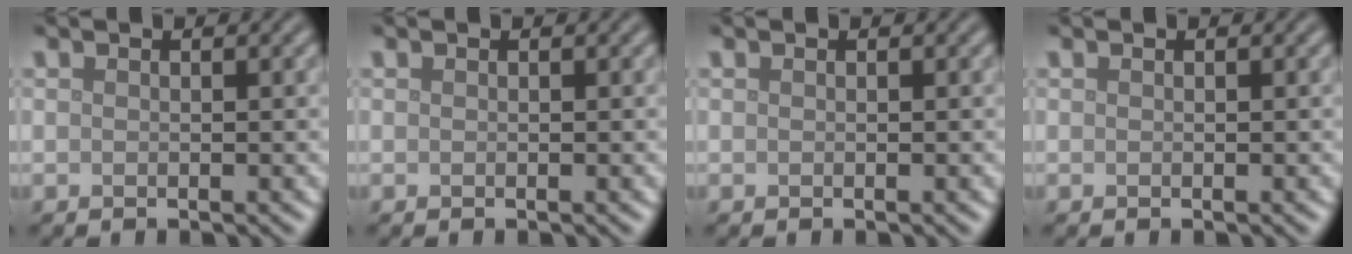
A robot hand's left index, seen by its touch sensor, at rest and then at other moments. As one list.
[{"total": 0.0}, {"total": 0.0}, {"total": 0.0}]